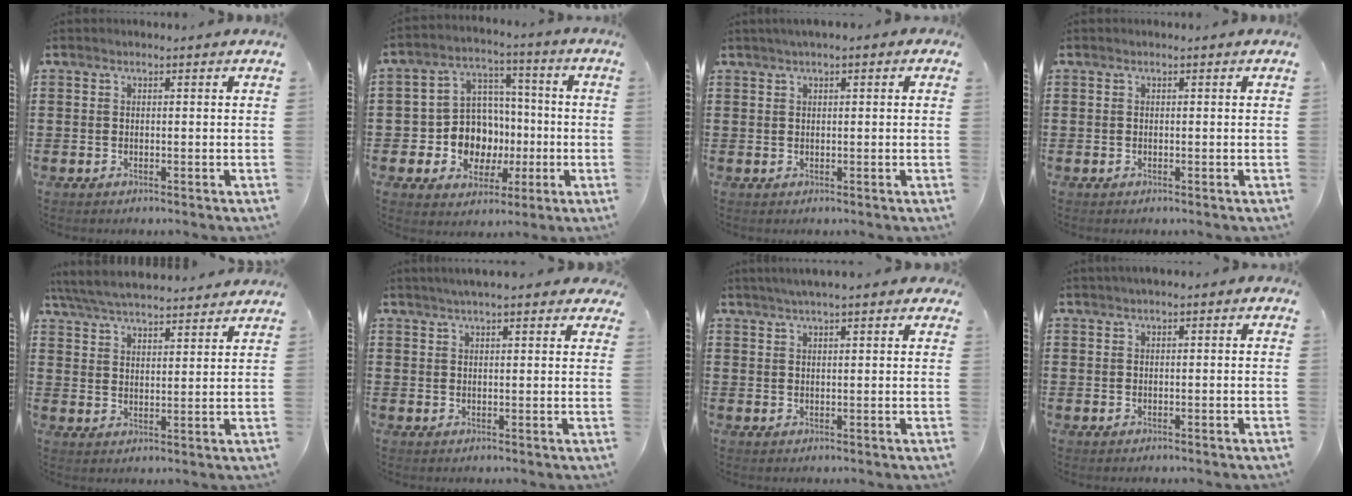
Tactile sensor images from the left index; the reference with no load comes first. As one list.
[{"total": 10.1, "force": [-1.5, 9.2, 3.9], "torque": [-0.101, 0.008, -0.022]}, {"total": 1.2, "force": [0.5, 0.3, 1.0], "torque": [-0.020, 0.003, 0.008]}, {"total": 0.0}, {"total": 5.8, "force": [5.5, 0.6, 1.6], "torque": [-0.053, -0.023, 0.099]}, {"total": 3.5, "force": [2.9, 0.5, 2.0], "torque": [-0.046, 0.005, 0.051]}, {"total": 3.0, "force": [2.4, 0.3, 1.9], "torque": [-0.042, 0.007, 0.042]}, {"total": 0.7, "force": [0.2, 0.3, 0.6], "torque": [-0.011, 0.005, 0.002]}]